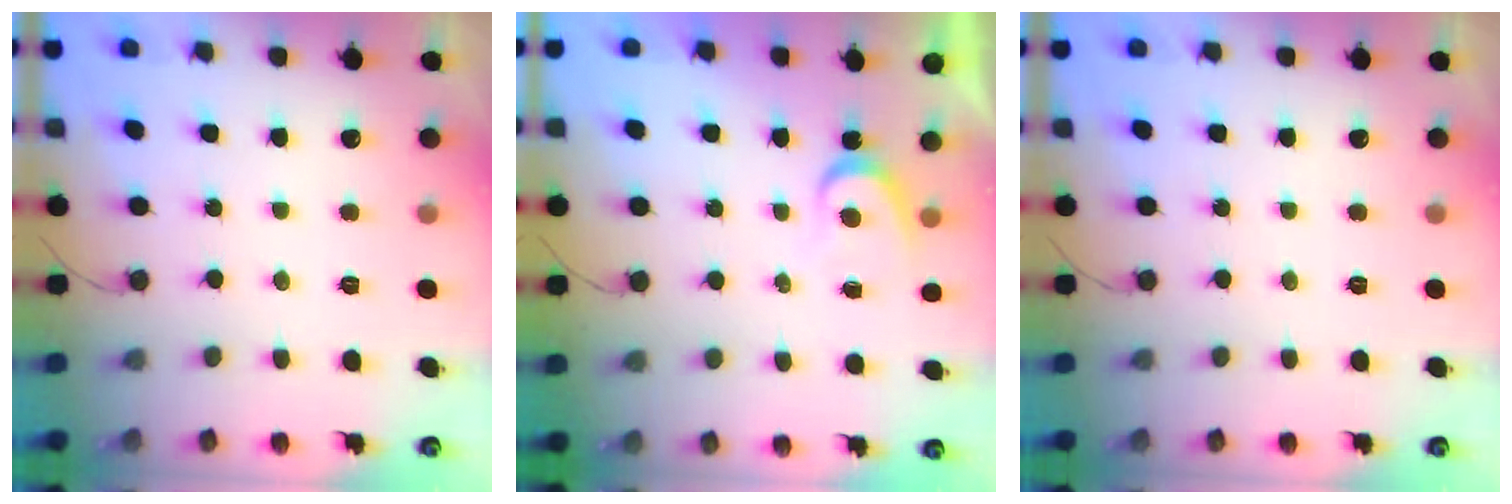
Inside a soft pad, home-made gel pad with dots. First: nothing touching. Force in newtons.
{"total": 3.6, "press": 3.5, "slide": 0.3}
{"total": 0.0}